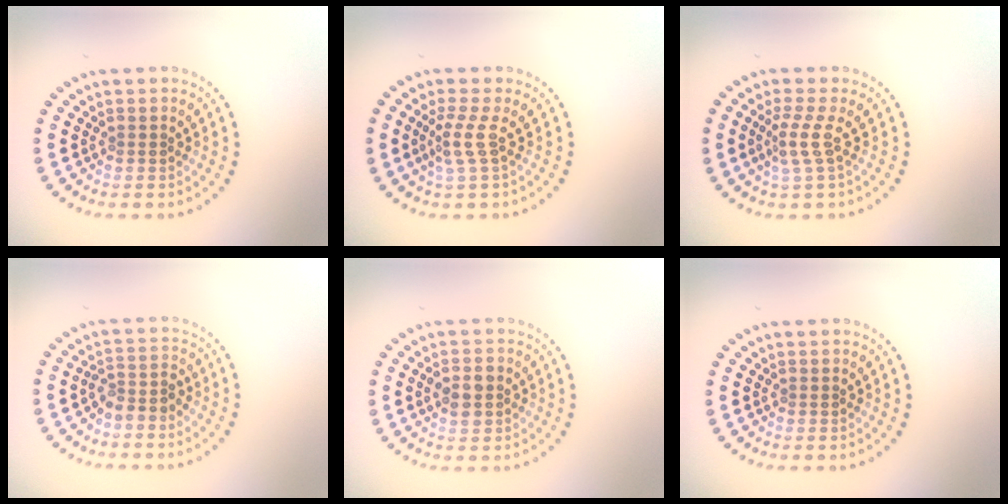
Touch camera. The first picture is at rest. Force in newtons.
{"total": 2.1, "press": 1.4, "slide": 1.6}
{"total": 2.3, "press": 1.5, "slide": 1.7}
{"total": 2.3, "press": 1.8, "slide": 1.4}
{"total": 2.7, "press": 2.7, "slide": 0.0}
{"total": 0.0}